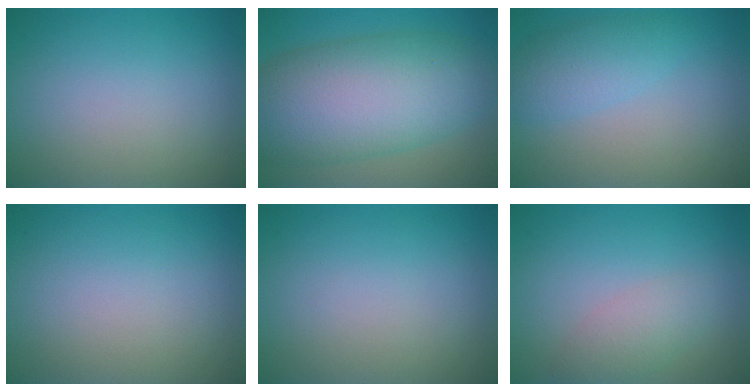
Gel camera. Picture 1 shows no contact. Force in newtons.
{"total": 12.0, "press": 12.0, "slide": 0.4}
{"total": 3.2, "press": 3.1, "slide": 0.2}
{"total": 0.0}
{"total": 0.0}
{"total": 2.3, "press": 2.3, "slide": 0.1}